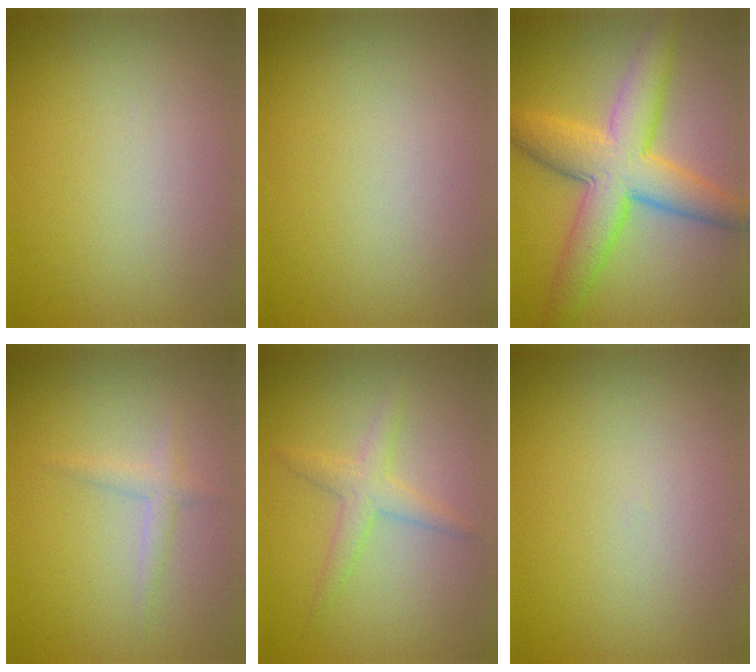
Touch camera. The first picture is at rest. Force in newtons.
{"total": 0.0}
{"total": 7.6, "press": 7.6, "slide": 0.1}
{"total": 1.3, "press": 1.3, "slide": 0.0}
{"total": 2.1, "press": 2.1, "slide": 0.1}
{"total": 0.0}